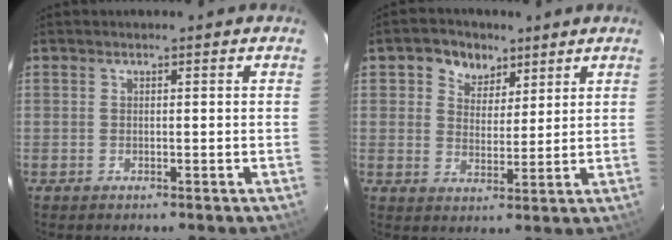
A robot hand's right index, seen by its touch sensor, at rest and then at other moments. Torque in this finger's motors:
{"motor_torque": [0.55, 0.52, 0.06, 0.05]}